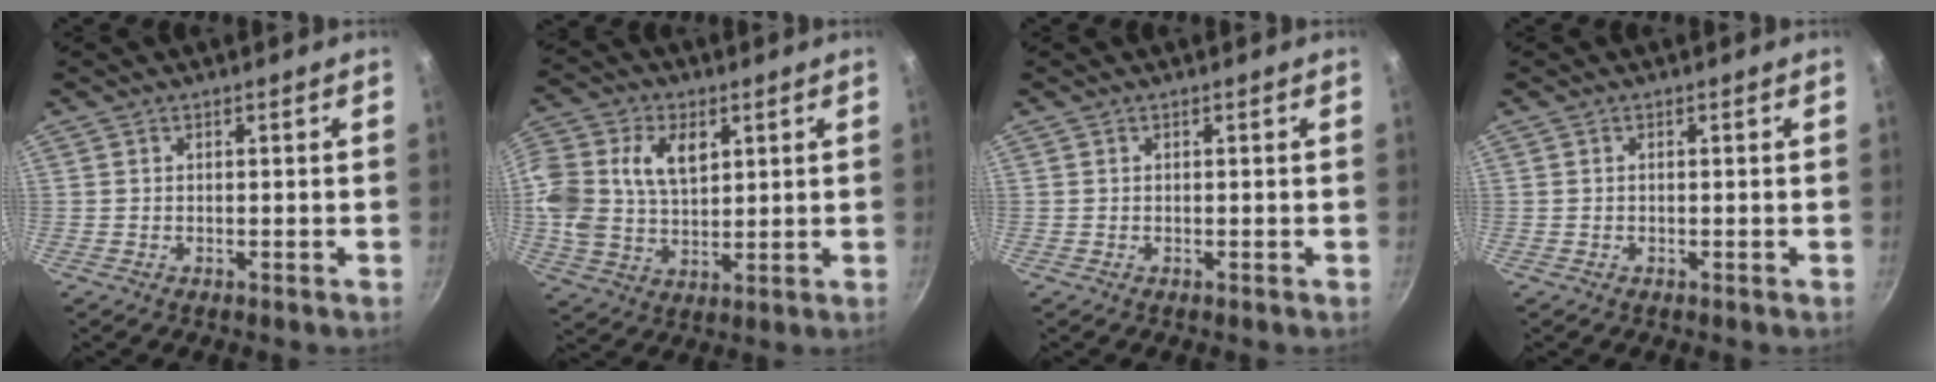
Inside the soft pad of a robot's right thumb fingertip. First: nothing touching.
{"total": 18.0, "force": [4.9, 12.4, 12.2], "torque": [-0.263, 0.010, 0.092]}
{"total": 0.0}
{"total": 0.0}